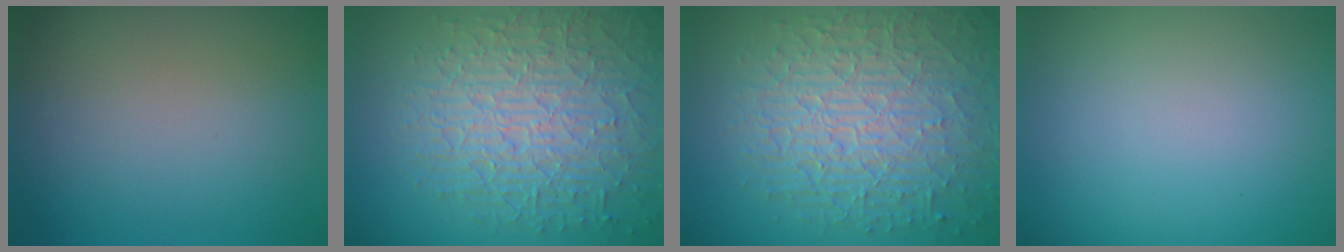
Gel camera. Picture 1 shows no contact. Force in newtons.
{"total": 9.0, "press": 6.3, "slide": 6.4}
{"total": 10.5, "press": 6.7, "slide": 8.1}
{"total": 0.0}